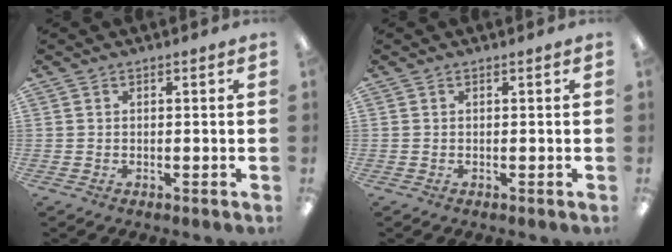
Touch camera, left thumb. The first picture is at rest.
{"total": 0.0}